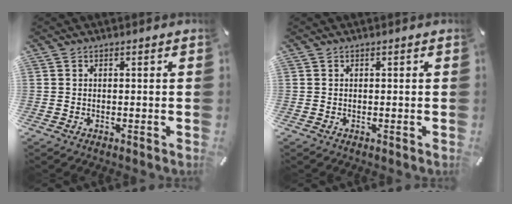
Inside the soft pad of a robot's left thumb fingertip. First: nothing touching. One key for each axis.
{"total": 0.0}